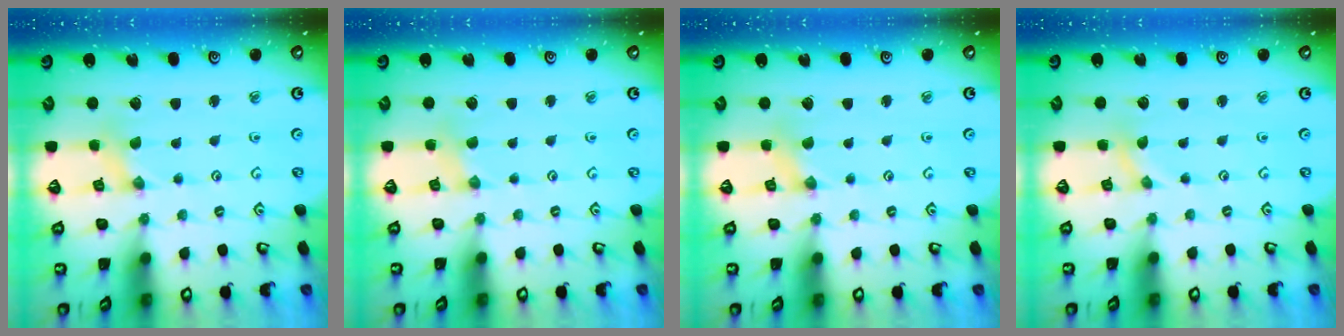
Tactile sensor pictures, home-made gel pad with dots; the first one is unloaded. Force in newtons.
{"total": 1.5, "press": 1.4, "slide": 0.3}
{"total": 1.3, "press": 1.2, "slide": 0.3}
{"total": 0.0}